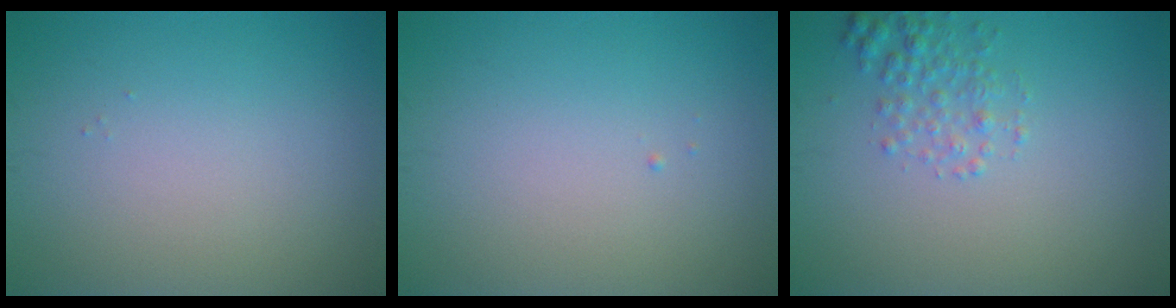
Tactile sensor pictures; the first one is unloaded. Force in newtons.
{"total": 0.0}
{"total": 2.0, "press": 2.0, "slide": 0.1}